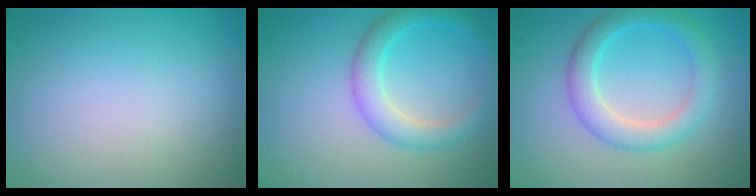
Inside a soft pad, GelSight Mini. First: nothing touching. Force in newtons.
{"total": 3.2, "press": 3.2, "slide": 0.2}
{"total": 3.8, "press": 3.8, "slide": 0.1}